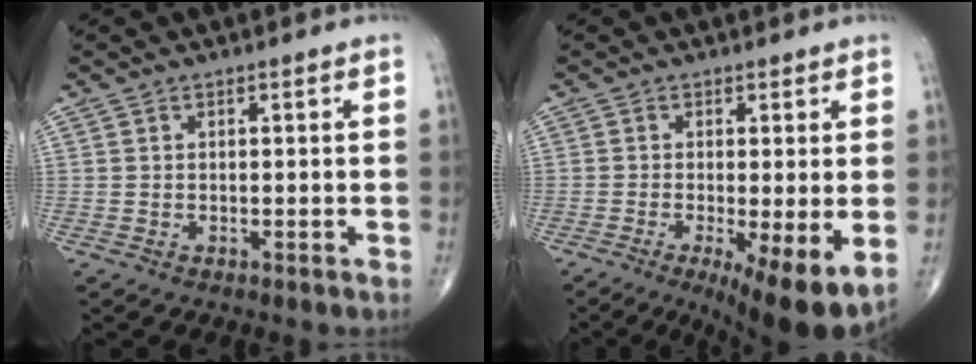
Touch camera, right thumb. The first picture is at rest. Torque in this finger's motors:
{"motor_torque": [-0.11, 0.44, 0.20, -0.20, 0.09]}